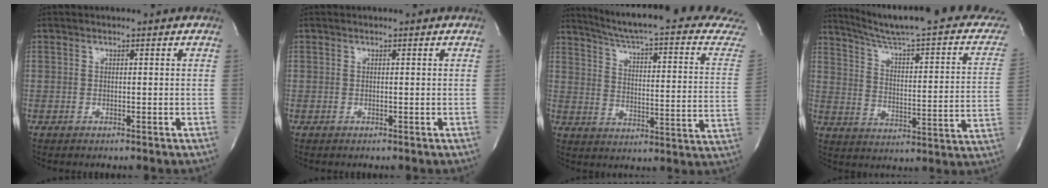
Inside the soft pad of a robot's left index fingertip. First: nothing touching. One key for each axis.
{"total": 0.0}
{"total": 24.9, "fx": 22.3, "fy": 1.0, "fz": 11.0, "tx": -0.161, "ty": -0.086, "tz": 0.270}
{"total": 24.4, "fx": 20.6, "fy": 2.2, "fz": 12.9, "tx": -0.185, "ty": -0.036, "tz": 0.268}